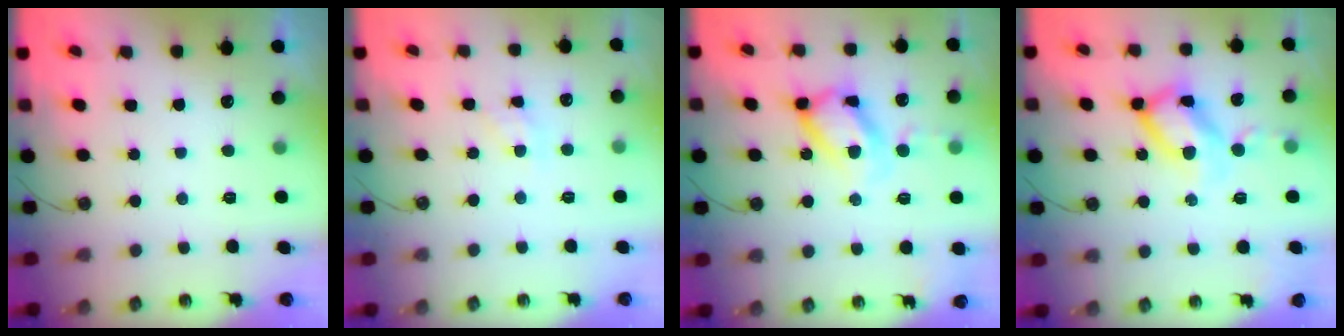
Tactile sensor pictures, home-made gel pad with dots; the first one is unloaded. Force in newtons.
{"total": 5.6, "press": 5.6, "slide": 0.3}
{"total": 15.8, "press": 15.7, "slide": 1.6}
{"total": 15.5, "press": 15.5, "slide": 1.2}